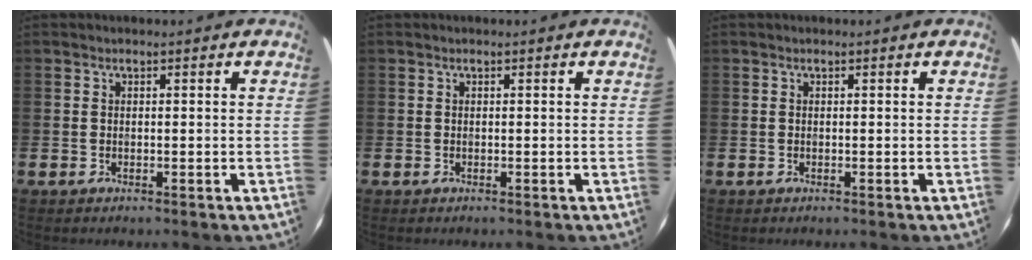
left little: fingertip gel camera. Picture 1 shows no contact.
{"total": 0.0}
{"total": 0.0}